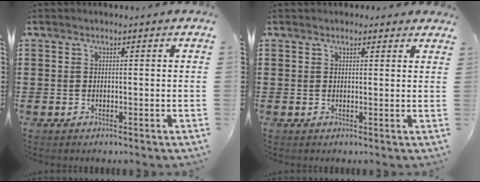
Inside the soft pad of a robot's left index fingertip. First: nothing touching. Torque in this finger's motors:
{"motor_torque": [2.14, 0.00, -0.55, -0.15]}